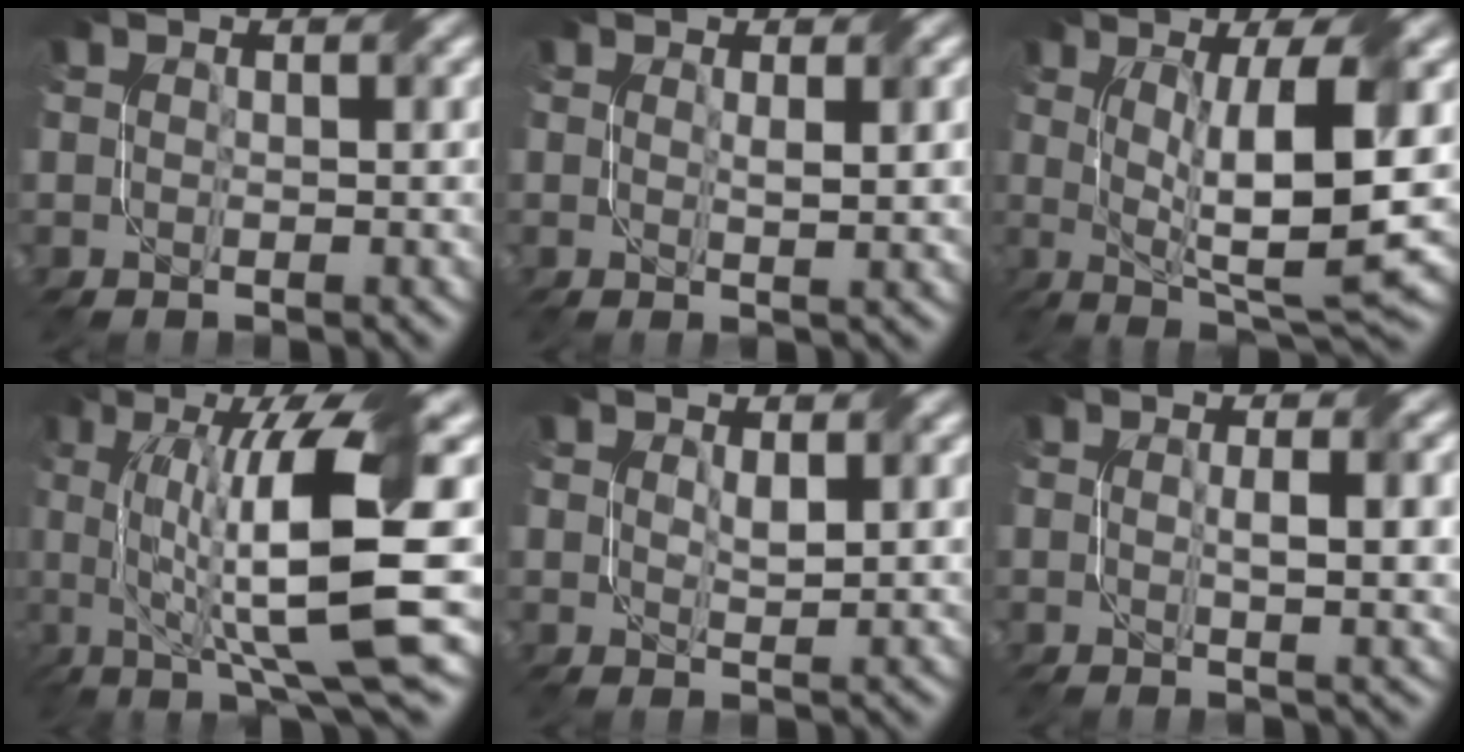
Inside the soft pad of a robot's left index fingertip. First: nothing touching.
{"total": 2.1, "force": [0.6, 0.3, 2.0], "torque": [-0.026, 0.001, 0.010]}
{"total": 10.2, "force": [1.1, 2.1, 9.9], "torque": [-0.158, 0.000, 0.025]}
{"total": 13.5, "force": [0.3, 3.0, 13.1], "torque": [-0.197, -0.001, 0.007]}
{"total": 1.7, "force": [0.9, 0.5, 1.4], "torque": [-0.029, -0.002, 0.021]}
{"total": 4.7, "force": [0.4, 1.0, 4.6], "torque": [-0.060, 0.007, 0.006]}